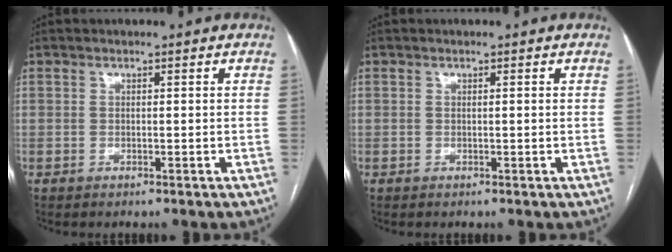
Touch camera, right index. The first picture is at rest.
{"total": 0.0}